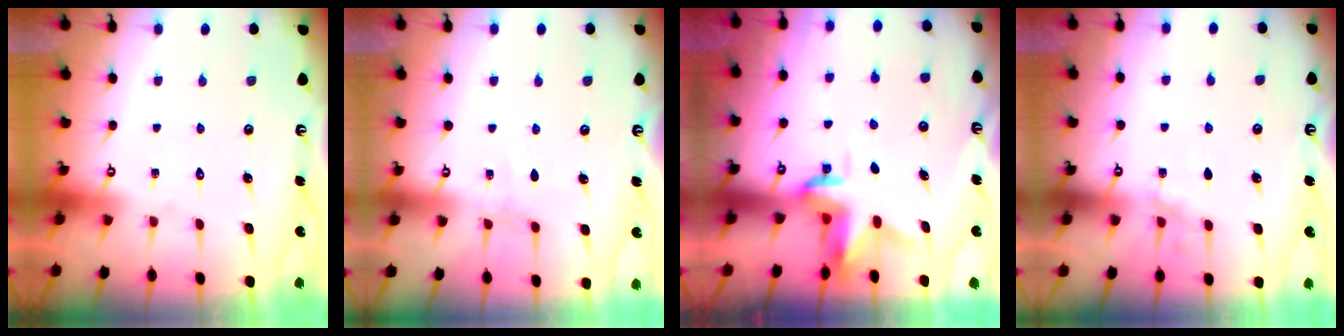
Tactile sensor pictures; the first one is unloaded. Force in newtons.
{"total": 3.6, "press": 3.6, "slide": 0.4}
{"total": 3.4, "press": 3.3, "slide": 0.4}
{"total": 2.9, "press": 2.7, "slide": 1.1}